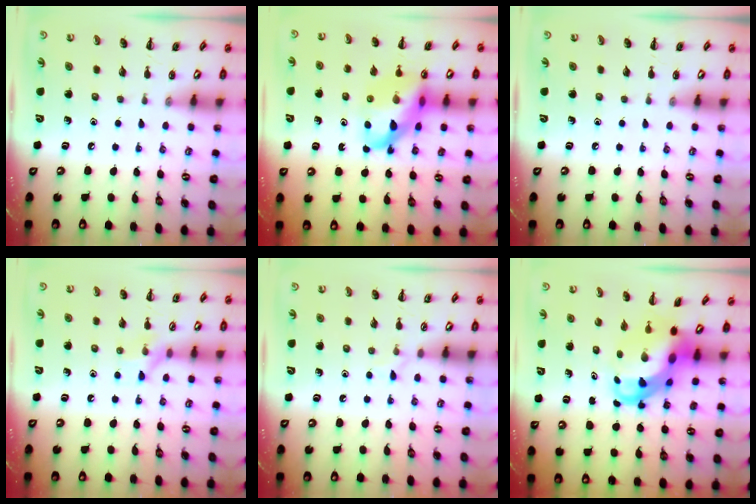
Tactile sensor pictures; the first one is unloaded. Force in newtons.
{"total": 16.0, "press": 15.4, "slide": 4.1}
{"total": 0.0}
{"total": 6.7, "press": 6.7, "slide": 0.8}
{"total": 4.9, "press": 4.5, "slide": 1.9}
{"total": 7.1, "press": 6.8, "slide": 1.9}